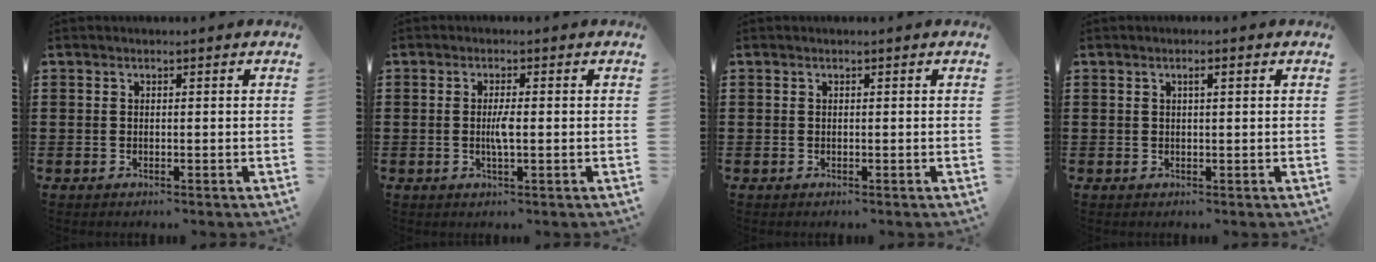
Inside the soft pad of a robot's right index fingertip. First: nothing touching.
{"total": 2.6, "force": [-0.3, 0.4, 2.6], "torque": [-0.056, -0.004, -0.009]}
{"total": 0.0}
{"total": 1.3, "force": [0.4, 0.2, 1.2], "torque": [-0.023, 0.002, 0.006]}